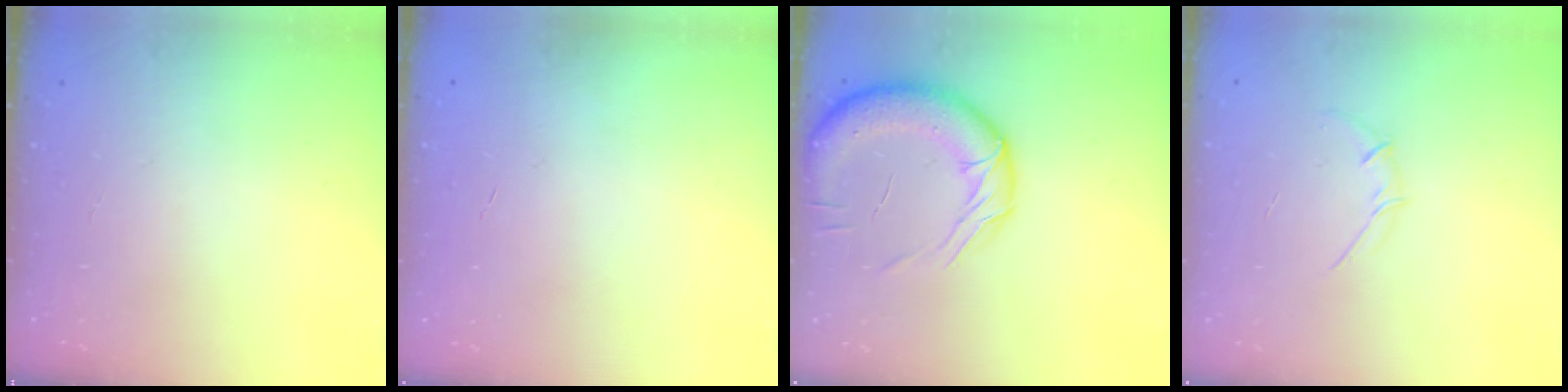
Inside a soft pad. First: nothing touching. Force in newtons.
{"total": 0.0}
{"total": 14.4, "press": 14.2, "slide": 2.3}
{"total": 2.7, "press": 2.6, "slide": 0.6}